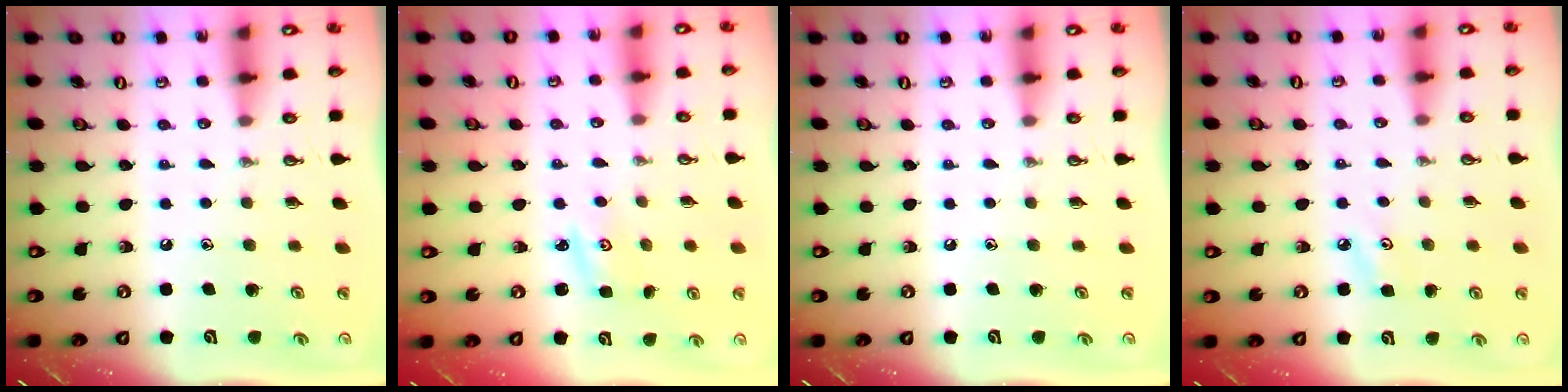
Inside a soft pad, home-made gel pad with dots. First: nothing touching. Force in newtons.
{"total": 2.8, "press": 2.8, "slide": 0.3}
{"total": 0.0}
{"total": 4.7, "press": 4.7, "slide": 0.5}